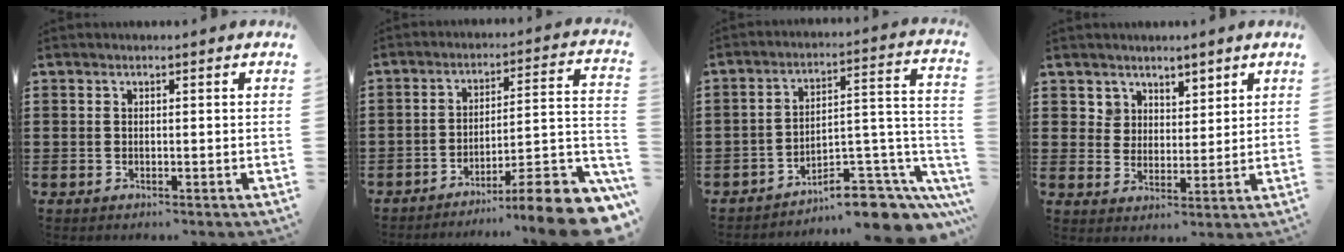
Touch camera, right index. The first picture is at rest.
{"total": 9.4, "force": [-7.2, 0.2, 6.1], "torque": [-0.078, 0.000, -0.141]}
{"total": 8.7, "force": [-6.9, 3.0, 4.3], "torque": [-0.043, 0.011, -0.129]}
{"total": 4.7, "force": [3.6, 2.9, -0.4], "torque": [-0.012, 0.002, 0.070]}